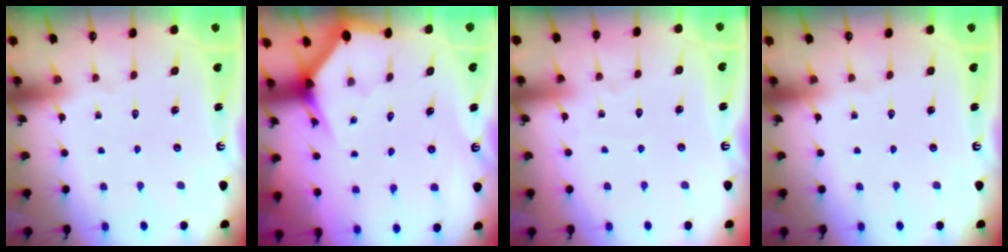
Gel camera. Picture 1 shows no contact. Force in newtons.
{"total": 2.8, "press": 2.8, "slide": 0.0}
{"total": 2.9, "press": 2.9, "slide": 0.3}
{"total": 0.0}